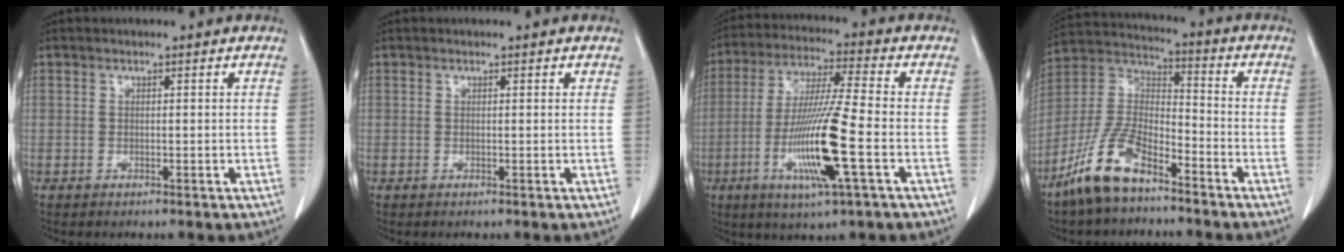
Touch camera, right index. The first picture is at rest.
{"total": 0.0}
{"total": 14.1, "force": [-4.1, 0.0, 13.5], "torque": [-0.268, -0.018, -0.078]}
{"total": 12.0, "force": [-8.5, 4.1, 7.5], "torque": [-0.171, 0.004, -0.167]}